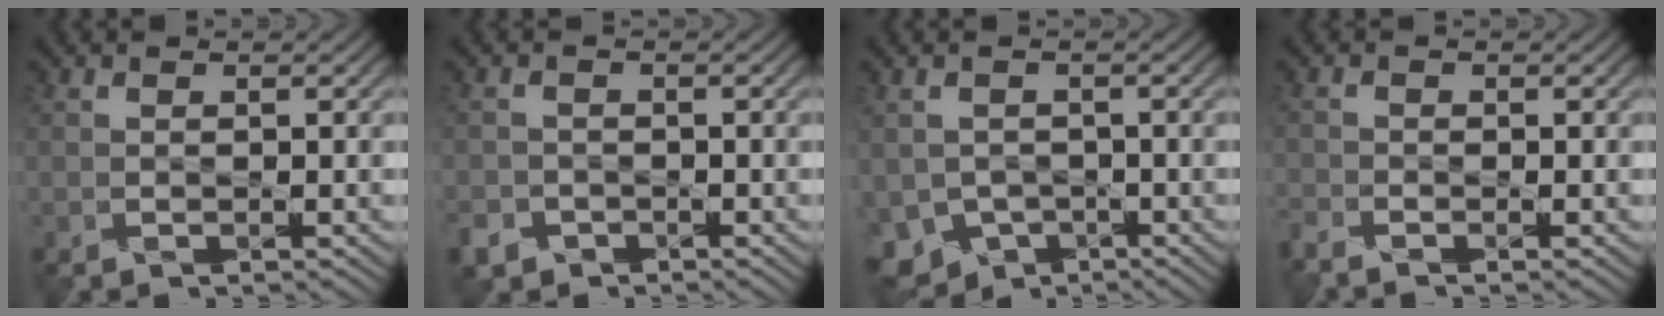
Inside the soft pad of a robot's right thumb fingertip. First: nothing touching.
{"total": 2.7, "force": [-1.8, 1.9, 0.7], "torque": [-0.020, -0.009, -0.041]}
{"total": 5.9, "force": [-3.0, 4.3, 2.7], "torque": [-0.067, -0.023, -0.053]}
{"total": 2.5, "force": [-2.3, 0.5, 0.9], "torque": [-0.027, -0.013, -0.055]}